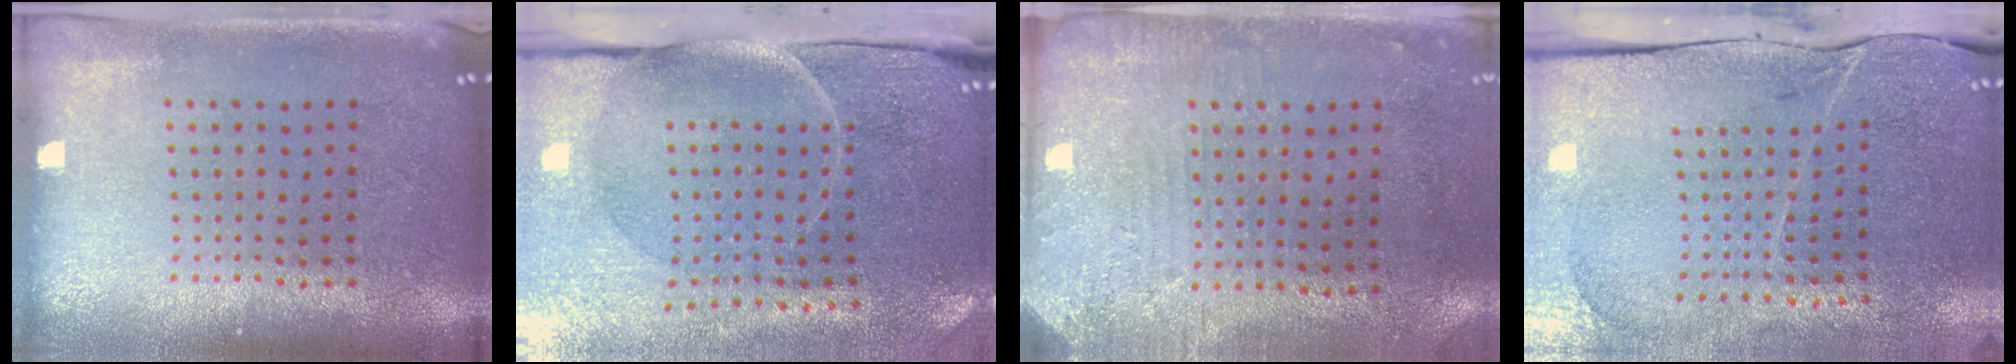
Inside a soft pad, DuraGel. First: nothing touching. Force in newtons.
{"total": 4.9, "press": 3.9, "slide": 2.9}
{"total": 2.8, "press": 2.3, "slide": 1.7}
{"total": 3.4, "press": 3.2, "slide": 1.4}